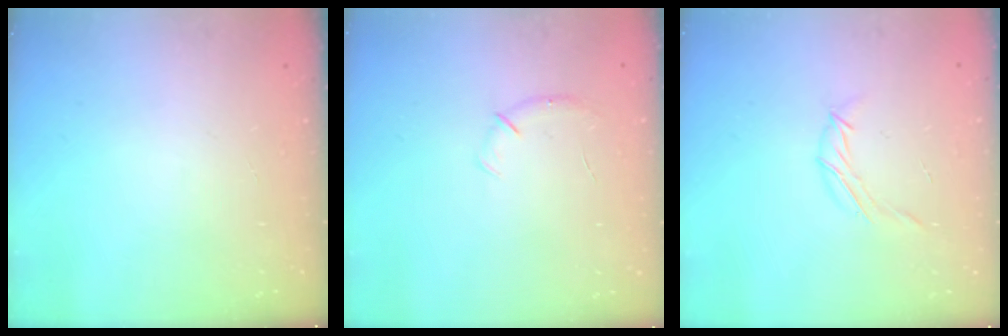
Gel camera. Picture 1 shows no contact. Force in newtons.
{"total": 4.3, "press": 4.1, "slide": 1.1}
{"total": 5.5, "press": 5.4, "slide": 1.2}